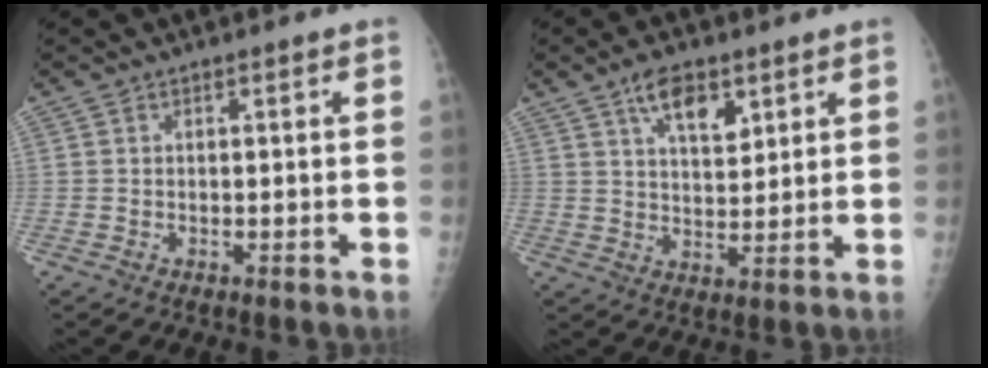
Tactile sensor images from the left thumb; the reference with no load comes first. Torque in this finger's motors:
{"motor_torque": [0.74, 0.55, 0.27, 0.07, 0.10]}